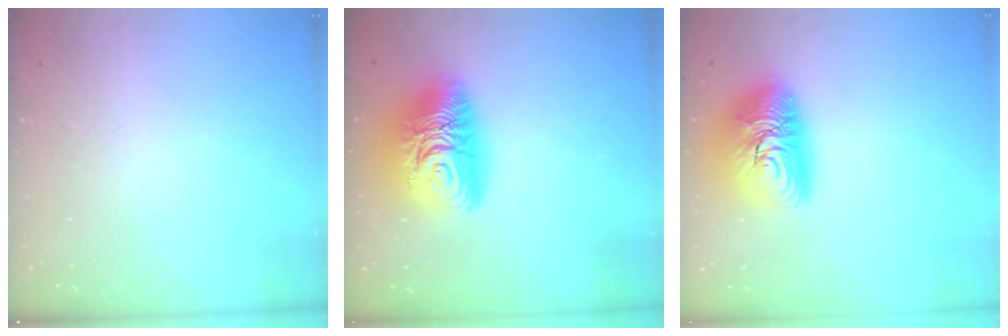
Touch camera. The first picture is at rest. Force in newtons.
{"total": 15.9, "press": 15.9, "slide": 1.3}
{"total": 14.9, "press": 14.9, "slide": 1.2}